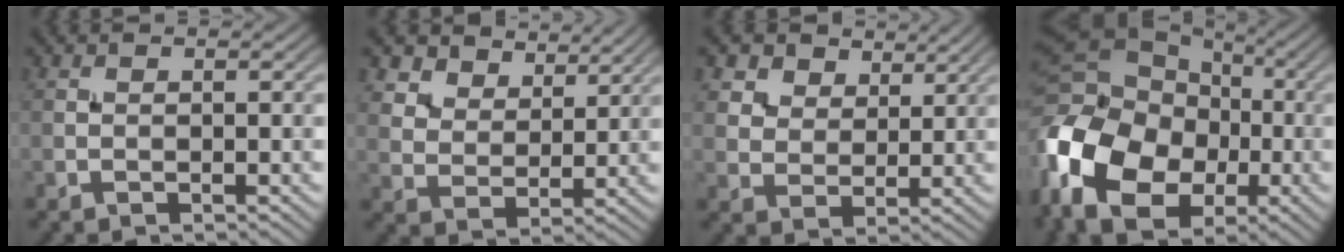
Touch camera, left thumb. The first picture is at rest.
{"total": 7.4, "force": [5.7, 3.9, 2.6], "torque": [-0.071, -0.025, 0.125]}
{"total": 8.0, "force": [5.5, 4.9, 3.1], "torque": [-0.097, -0.015, 0.112]}
{"total": 18.8, "force": [-4.2, 13.6, 12.3], "torque": [-0.296, -0.021, -0.074]}